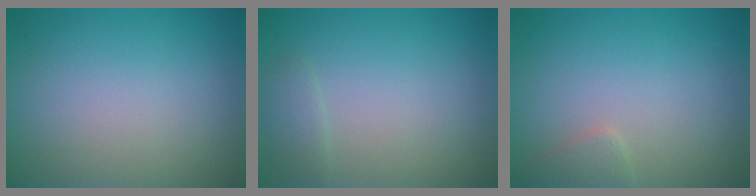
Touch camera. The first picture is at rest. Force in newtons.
{"total": 1.0, "press": 1.0, "slide": 0.2}
{"total": 1.2, "press": 1.2, "slide": 0.1}